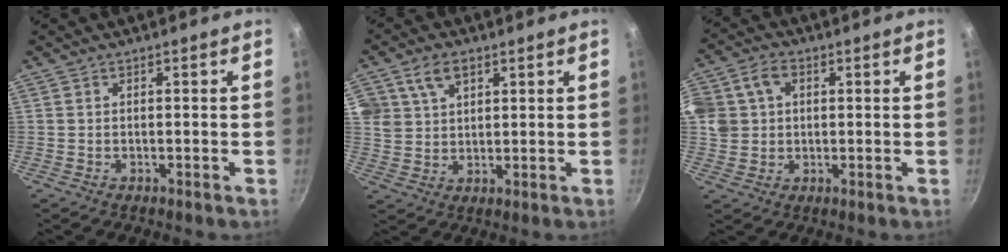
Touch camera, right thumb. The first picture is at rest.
{"total": 7.0, "force": [3.6, 4.7, 3.7], "torque": [-0.054, -0.006, 0.070]}
{"total": 8.8, "force": [1.9, 7.4, 4.3], "torque": [-0.093, 0.013, 0.033]}